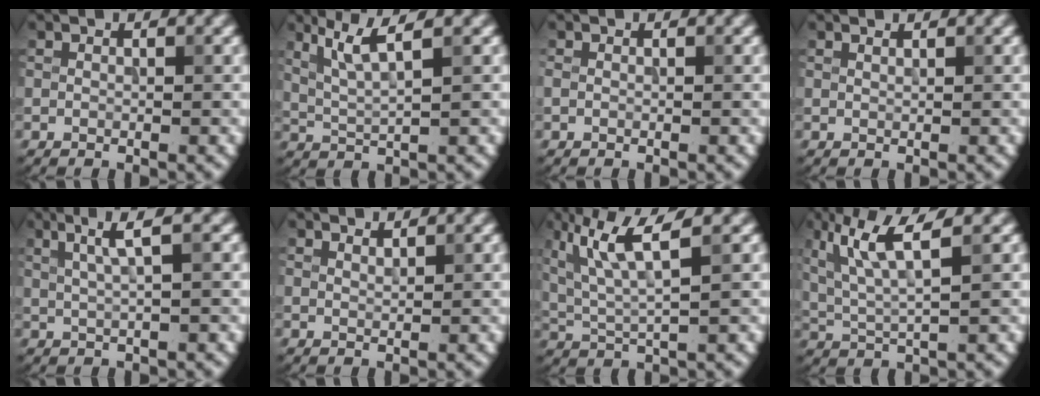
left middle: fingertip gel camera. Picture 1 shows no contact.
{"total": 3.8, "force": [1.9, 0.6, 3.2], "torque": [-0.066, 0.002, 0.045]}
{"total": 0.5, "force": [-0.1, 0.4, 0.3], "torque": [-0.008, 0.000, -0.003]}
{"total": 0.5, "force": [0.5, 0.0, 0.1], "torque": [0.000, -0.001, 0.008]}
{"total": 3.1, "force": [1.4, 0.6, 2.7], "torque": [-0.043, 0.003, 0.024]}
{"total": 0.9, "force": [0.9, 0.1, 0.2], "torque": [0.000, 0.000, 0.015]}
{"total": 6.5, "force": [3.1, 1.3, 5.5], "torque": [-0.112, 0.010, 0.065]}
{"total": 5.8, "force": [2.6, 1.2, 5.1], "torque": [-0.105, 0.005, 0.057]}